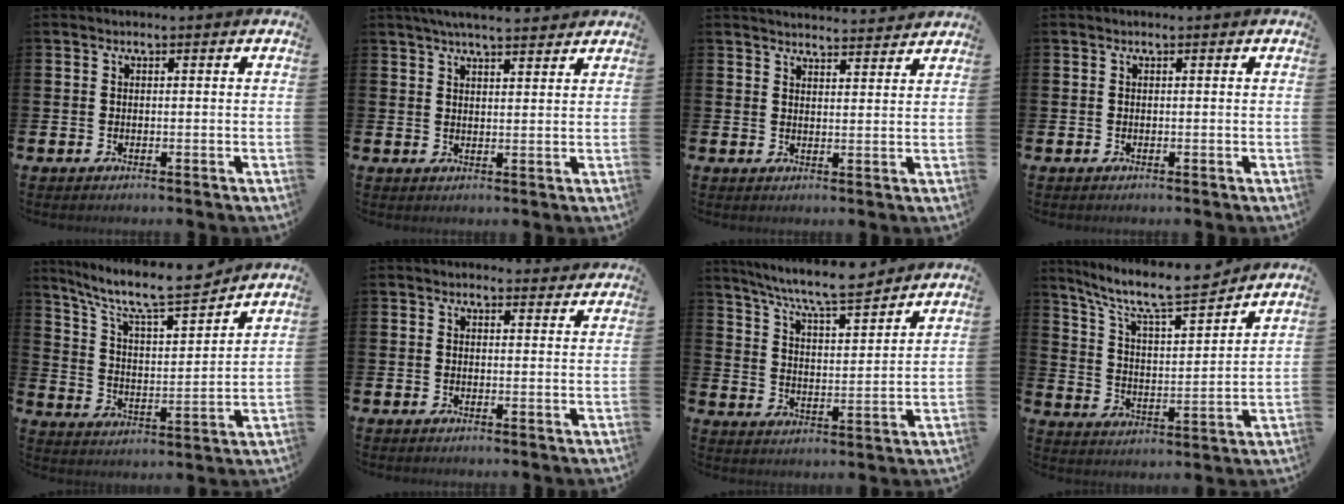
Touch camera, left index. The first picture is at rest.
{"total": 4.4, "force": [4.1, 0.5, 1.5], "torque": [-0.030, -0.014, 0.073]}
{"total": 3.4, "force": [3.4, 0.1, -0.1], "torque": [-0.006, -0.022, 0.062]}
{"total": 0.0}
{"total": 9.3, "force": [8.4, 1.4, 3.9], "torque": [-0.108, -0.057, 0.142]}
{"total": 1.1, "force": [1.0, 0.5, 0.1], "torque": [0.005, 0.002, 0.016]}
{"total": 7.9, "force": [7.4, 0.4, 2.7], "torque": [-0.074, -0.047, 0.129]}
{"total": 9.1, "force": [8.2, 1.3, 3.8], "torque": [-0.105, -0.055, 0.139]}